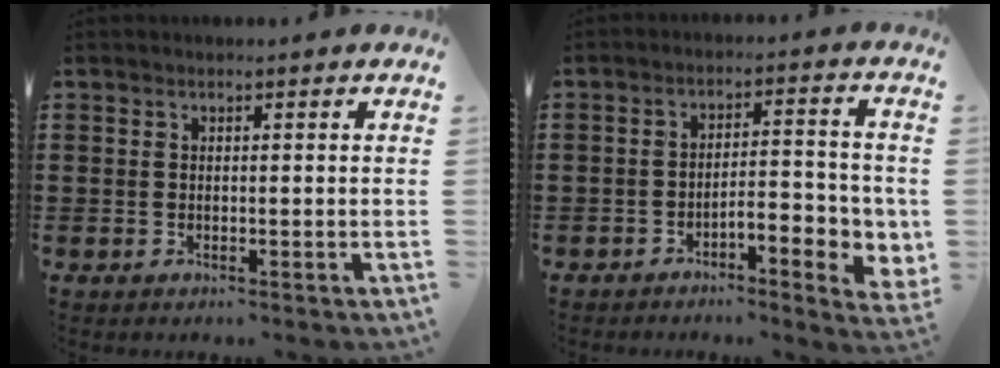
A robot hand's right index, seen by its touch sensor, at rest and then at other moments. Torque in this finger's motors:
{"motor_torque": [0.92, -0.79, 0.22, 0.06]}